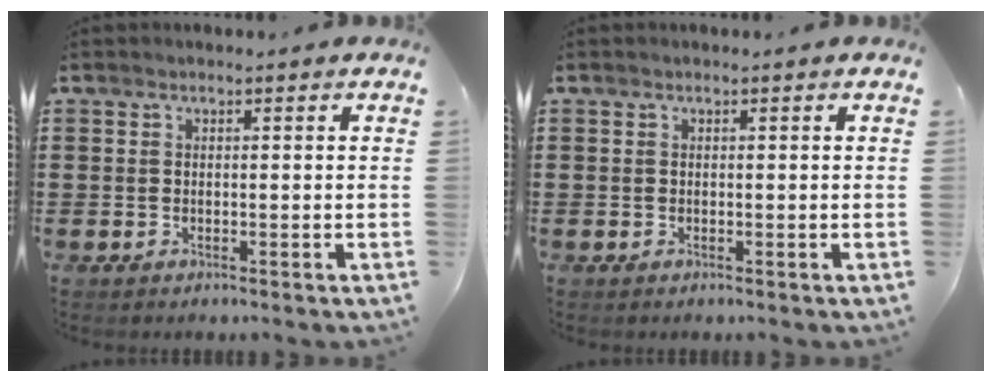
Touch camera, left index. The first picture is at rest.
{"total": 0.0}